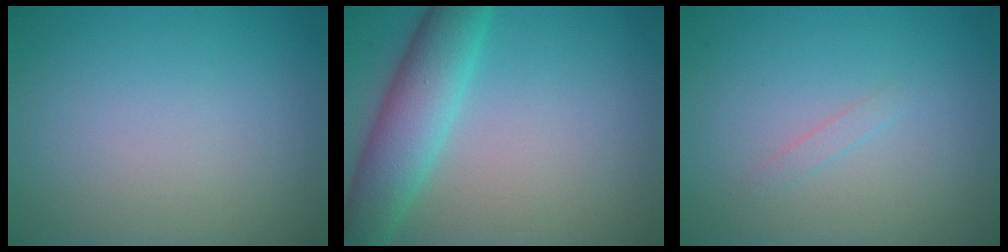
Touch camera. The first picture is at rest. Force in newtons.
{"total": 5.9, "press": 5.9, "slide": 0.3}
{"total": 0.7, "press": 0.7, "slide": 0.0}